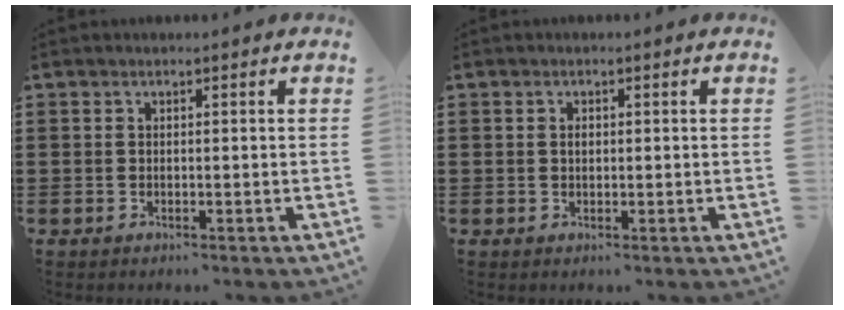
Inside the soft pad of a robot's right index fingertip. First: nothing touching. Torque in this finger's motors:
{"motor_torque": [0.15, -0.06, 0.11, 0.02]}